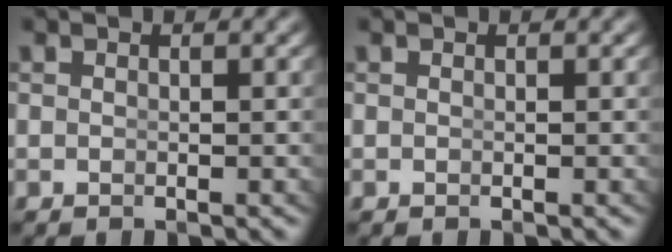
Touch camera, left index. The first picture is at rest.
{"total": 0.0}